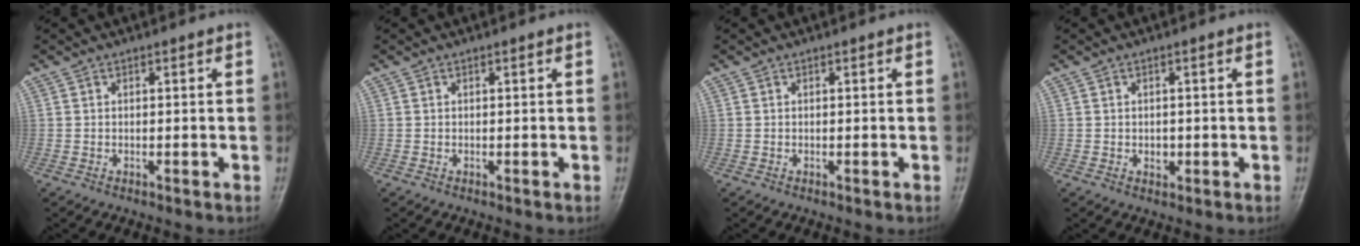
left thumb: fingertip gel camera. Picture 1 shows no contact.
{"total": 0.0}
{"total": 0.0}
{"total": 1.7, "force": [-0.2, 1.3, 1.1], "torque": [-0.008, 0.001, 0.000]}